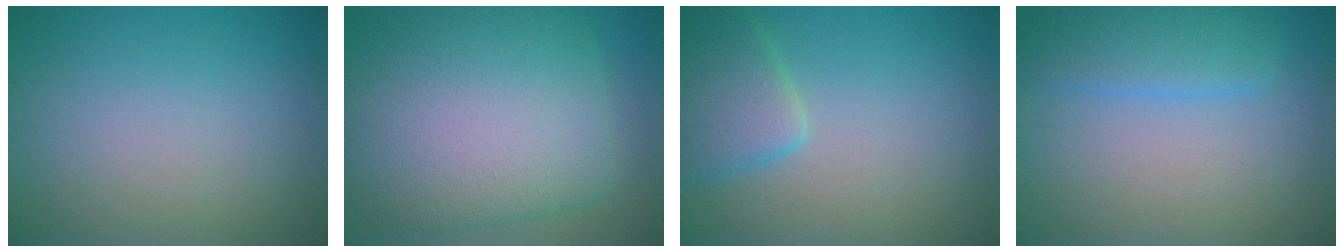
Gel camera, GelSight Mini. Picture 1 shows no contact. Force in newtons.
{"total": 13.6, "press": 13.6, "slide": 0.6}
{"total": 4.2, "press": 4.1, "slide": 0.2}
{"total": 3.4, "press": 3.4, "slide": 0.3}